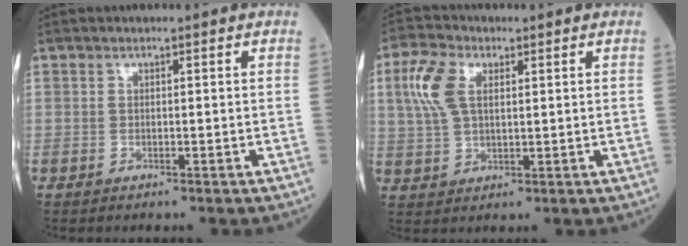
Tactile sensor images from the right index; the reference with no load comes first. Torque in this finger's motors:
{"motor_torque": [0.51, -0.16, 0.21, 0.11]}